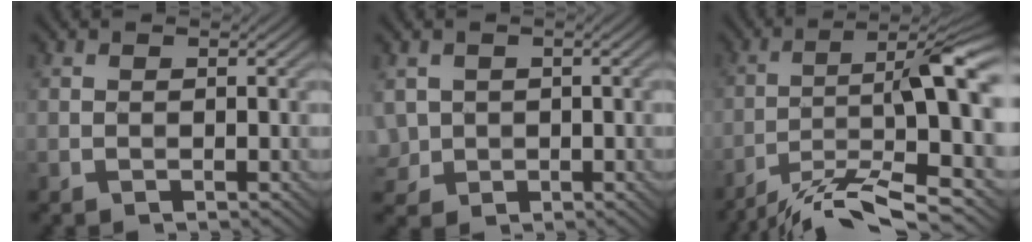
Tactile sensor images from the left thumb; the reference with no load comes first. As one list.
[{"total": 2.6, "force": [0.2, 2.5, 0.9], "torque": [-0.035, -0.008, 0.007]}, {"total": 14.7, "force": [-6.1, 3.5, 12.9], "torque": [-0.214, -0.009, -0.104]}]